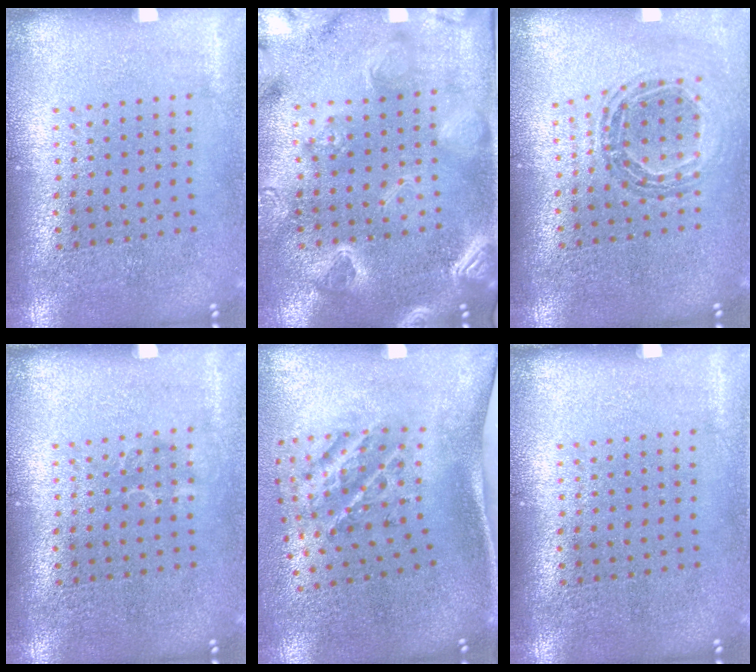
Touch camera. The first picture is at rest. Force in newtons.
{"total": 3.6, "press": 3.1, "slide": 1.8}
{"total": 0.9, "press": 0.9, "slide": 0.0}
{"total": 0.7, "press": 0.7, "slide": 0.2}
{"total": 2.1, "press": 1.3, "slide": 1.7}
{"total": 0.0}